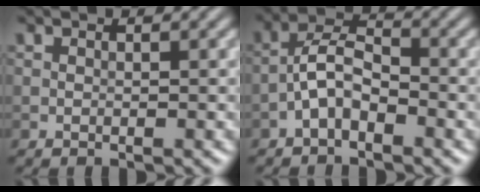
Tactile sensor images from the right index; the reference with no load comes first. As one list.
[{"total": 3.5, "force": [-1.9, 1.5, 2.5], "torque": [-0.043, 0.015, -0.045]}]